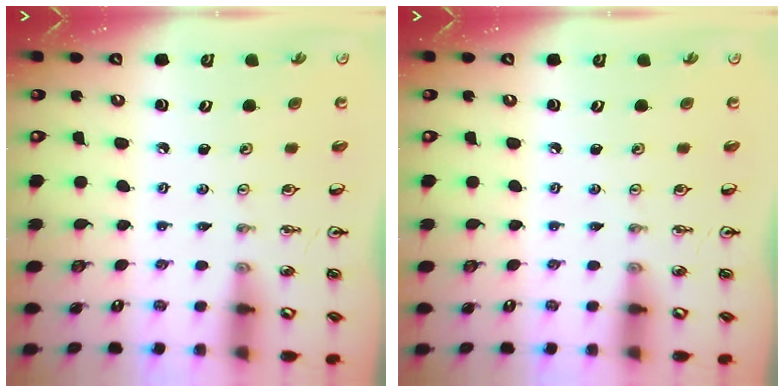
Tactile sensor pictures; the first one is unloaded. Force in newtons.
{"total": 0.0}